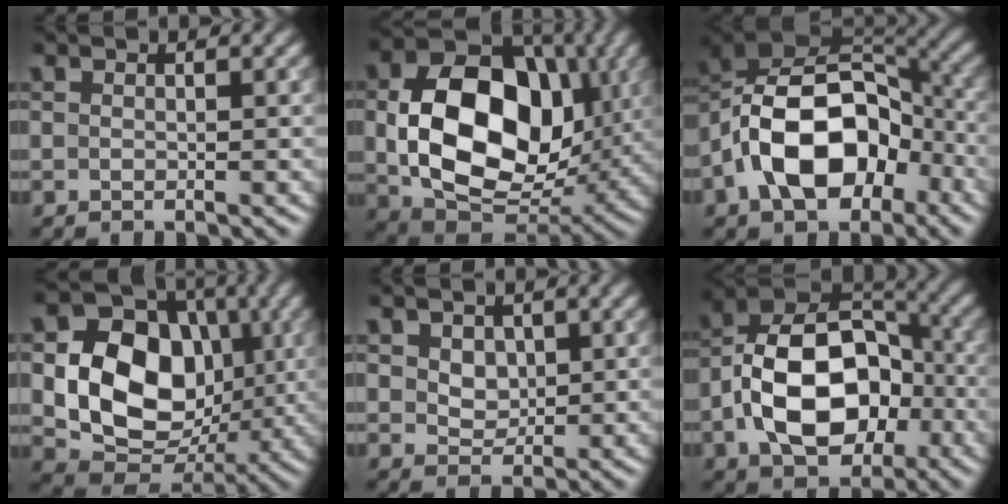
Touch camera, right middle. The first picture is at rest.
{"total": 13.9, "force": [0.5, 9.9, 9.7], "torque": [-0.165, -0.013, 0.017]}
{"total": 12.8, "force": [-4.6, 7.6, 9.2], "torque": [-0.152, 0.008, -0.093]}
{"total": 12.7, "force": [0.6, 10.3, 7.4], "torque": [-0.126, -0.011, 0.007]}
{"total": 2.8, "force": [1.2, 2.0, 1.5], "torque": [-0.035, -0.001, 0.026]}
{"total": 12.1, "force": [-2.8, 7.8, 8.8], "torque": [-0.148, 0.008, -0.060]}